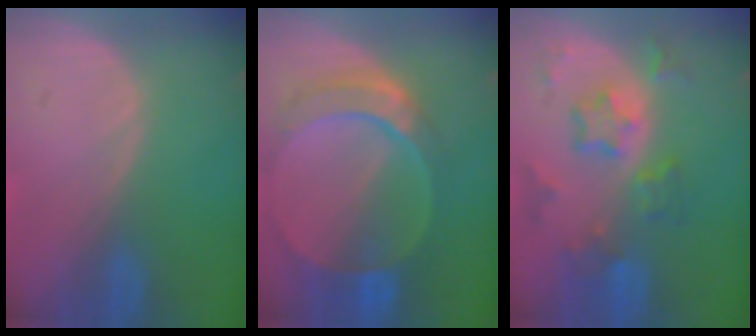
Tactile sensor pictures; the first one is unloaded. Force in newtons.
{"total": 9.3, "press": 8.1, "slide": 4.6}
{"total": 8.0, "press": 7.0, "slide": 3.9}